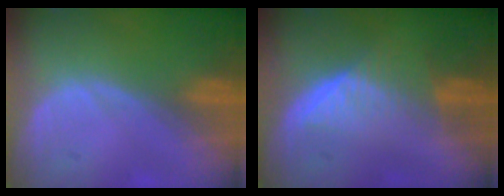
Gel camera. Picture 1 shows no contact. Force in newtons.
{"total": 6.5, "press": 5.8, "slide": 2.9}